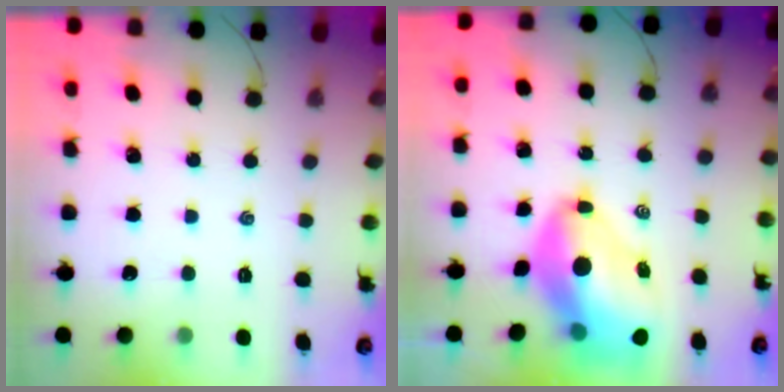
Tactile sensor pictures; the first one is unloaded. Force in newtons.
{"total": 14.2, "press": 13.6, "slide": 4.2}